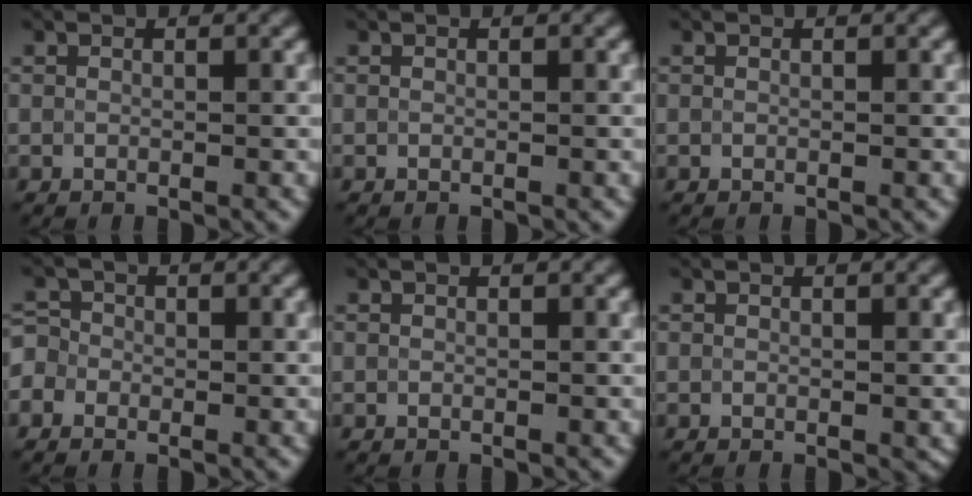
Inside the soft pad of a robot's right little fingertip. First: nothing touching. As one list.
[{"total": 0.0}, {"total": 0.0}, {"total": 2.4, "force": [-0.7, 2.2, 0.7], "torque": [-0.005, 0.014, -0.034]}, {"total": 0.0}, {"total": 0.5, "force": [0.0, 0.3, 0.4], "torque": [-0.004, -0.002, 0.001]}]